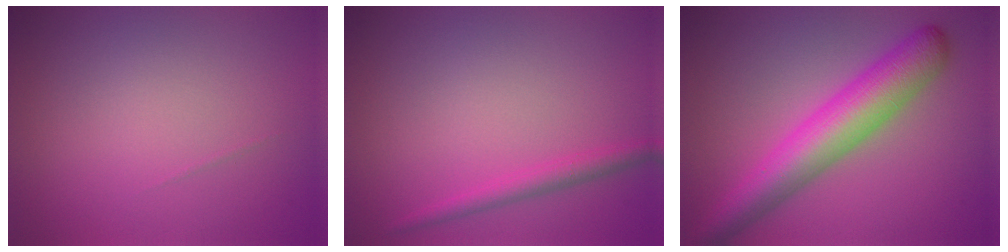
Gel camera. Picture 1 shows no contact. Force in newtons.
{"total": 1.8, "press": 1.8, "slide": 0.2}
{"total": 7.1, "press": 7.1, "slide": 0.2}